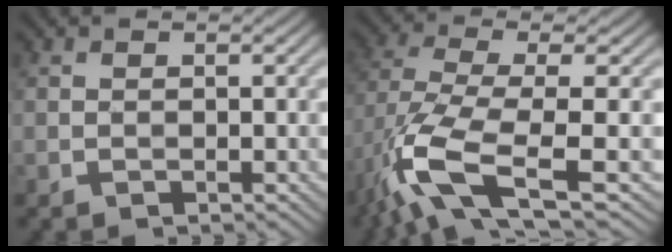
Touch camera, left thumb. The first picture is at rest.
{"total": 10.9, "force": [-4.0, 3.3, 9.5], "torque": [-0.214, -0.008, -0.077]}